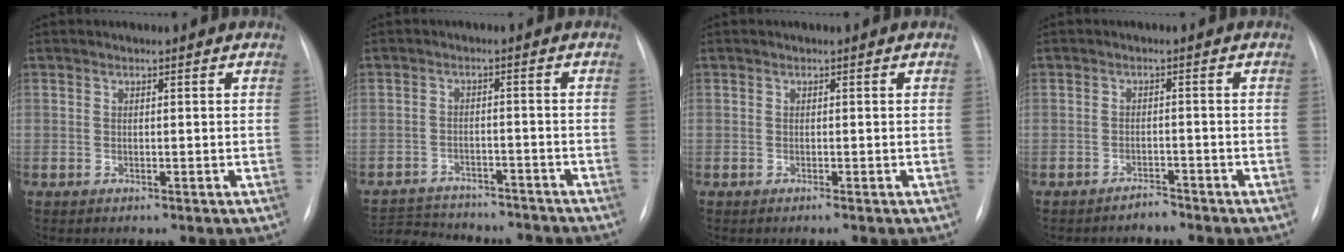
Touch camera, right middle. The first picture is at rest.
{"total": 13.4, "force": [-12.4, 3.8, 3.5], "torque": [-0.073, 0.013, -0.169]}
{"total": 0.0}
{"total": 1.7, "force": [-1.7, 0.2, 0.0], "torque": [0.002, -0.002, -0.025]}